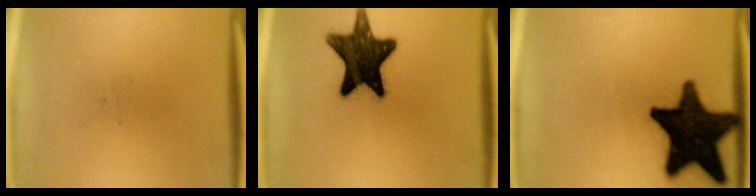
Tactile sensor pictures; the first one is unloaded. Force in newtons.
{"total": 14.7}
{"total": 19.3}